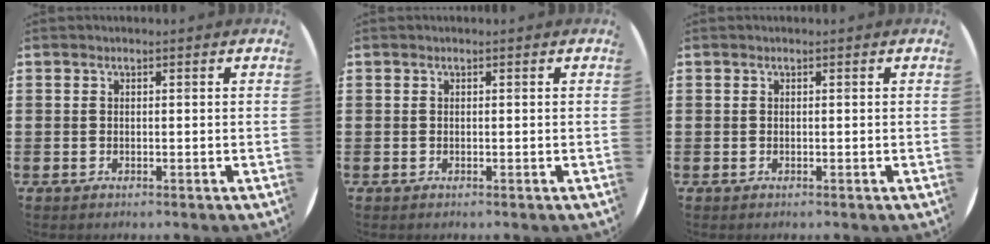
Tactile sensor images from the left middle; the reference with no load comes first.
{"total": 0.0}
{"total": 0.0}